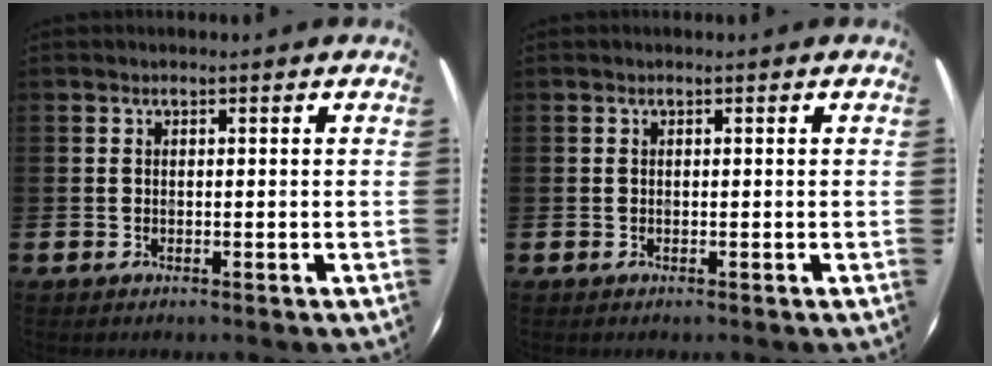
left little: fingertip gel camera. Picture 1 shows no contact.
{"total": 0.0}